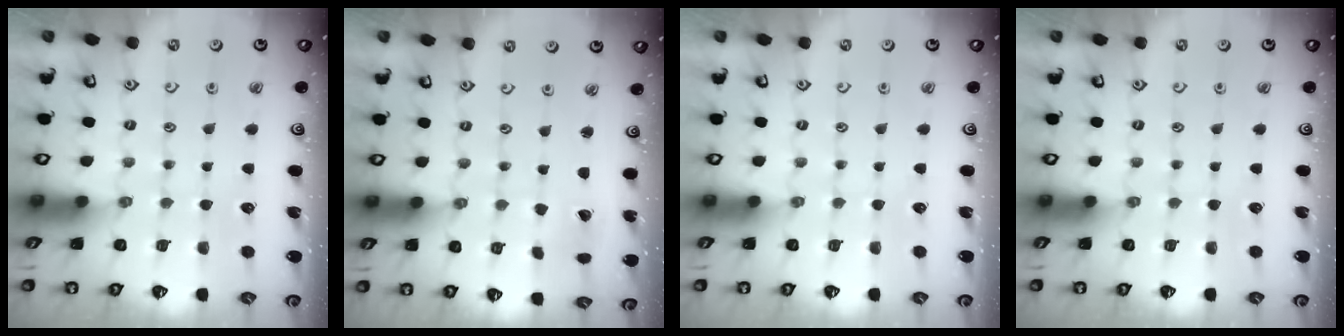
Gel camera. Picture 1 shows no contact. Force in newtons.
{"total": 0.0}
{"total": 0.0}
{"total": 0.0}